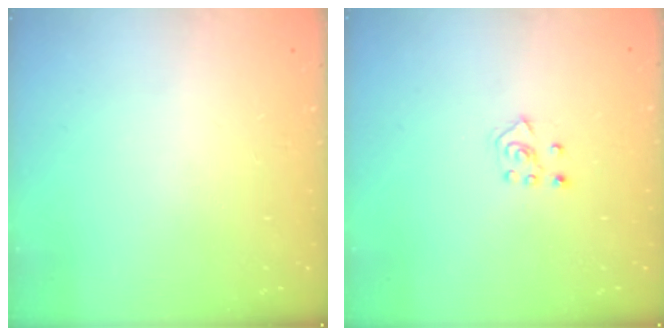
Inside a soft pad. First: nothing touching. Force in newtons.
{"total": 4.6, "press": 4.5, "slide": 0.8}